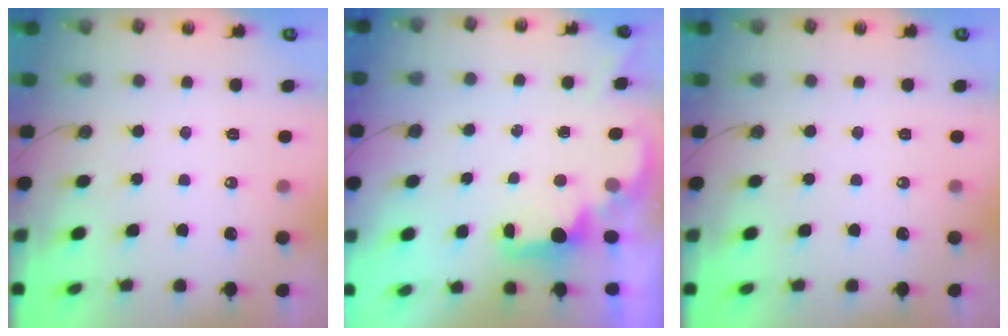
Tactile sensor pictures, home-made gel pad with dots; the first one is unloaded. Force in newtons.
{"total": 1.7, "press": 1.5, "slide": 0.7}
{"total": 0.0}